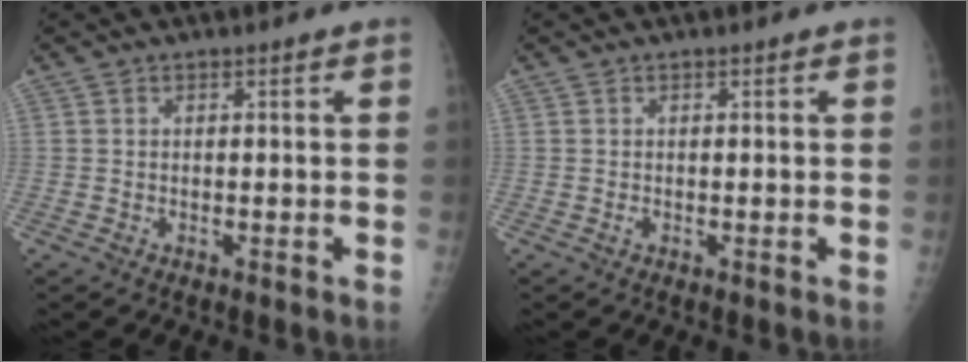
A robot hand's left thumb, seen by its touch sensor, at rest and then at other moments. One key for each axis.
{"total": 0.6, "fx": 0.0, "fy": 0.4, "fz": 0.4, "tx": -0.005, "ty": 0.000, "tz": 0.001}